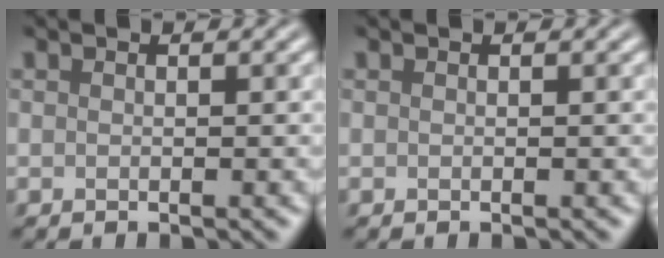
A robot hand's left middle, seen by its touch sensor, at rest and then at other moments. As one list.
[{"total": 0.0}]